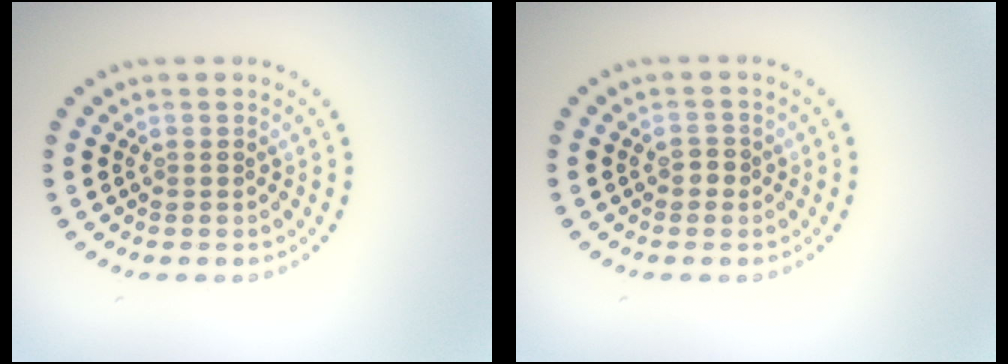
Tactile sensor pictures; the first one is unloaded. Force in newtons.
{"total": 1.1, "press": 1.0, "slide": 0.4}